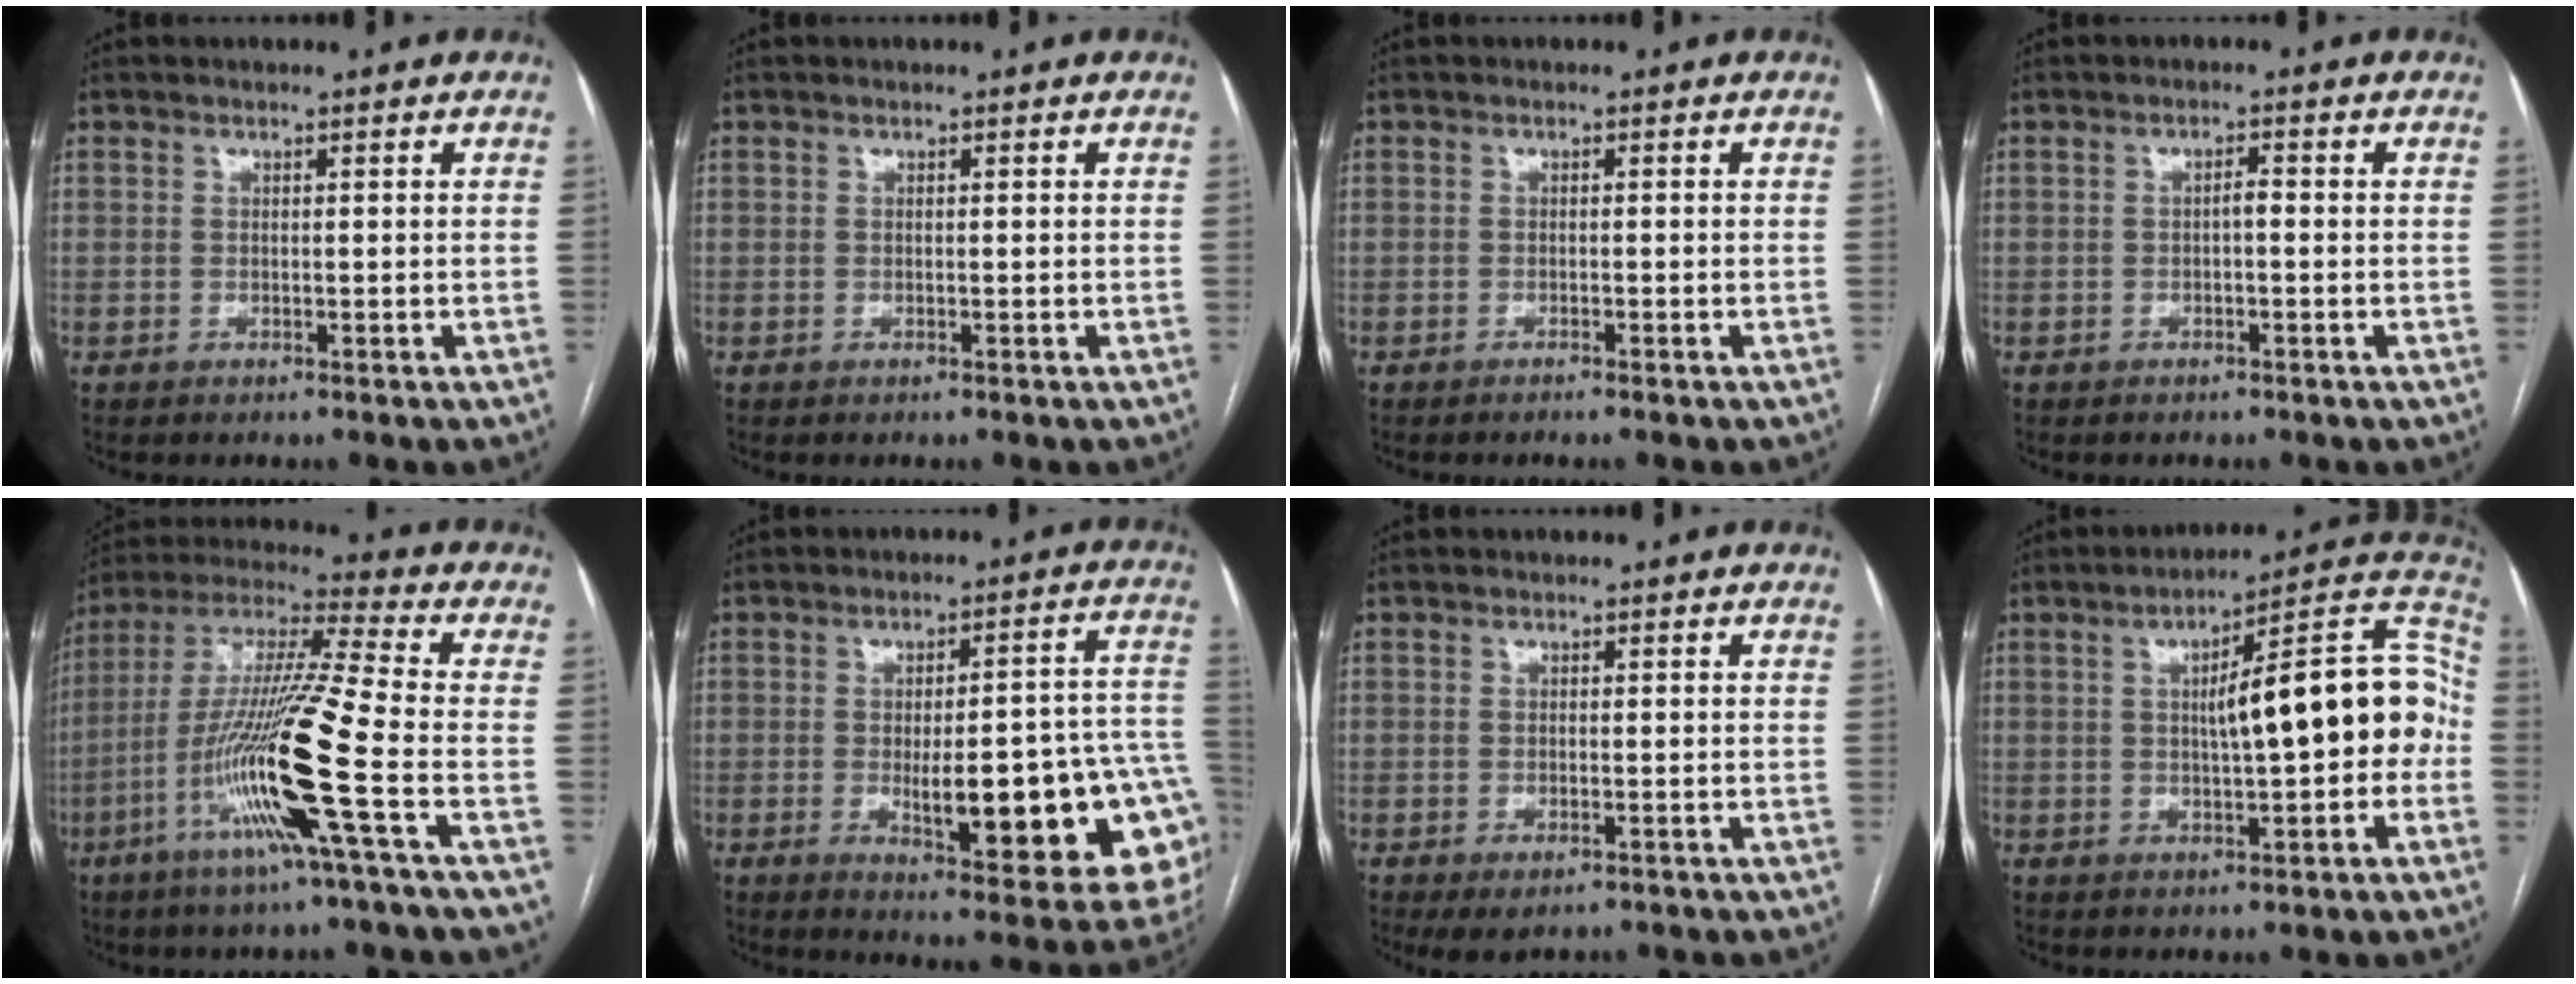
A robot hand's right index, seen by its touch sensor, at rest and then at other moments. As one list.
[{"total": 0.0}, {"total": 1.3, "force": [-1.1, -0.2, 0.7], "torque": [-0.011, 0.002, -0.014]}, {"total": 1.3, "force": [-0.3, 0.4, 1.2], "torque": [-0.017, 0.004, -0.005]}, {"total": 18.0, "force": [-6.2, -1.1, 16.9], "torque": [-0.338, -0.017, -0.127]}, {"total": 22.6, "force": [-4.9, 5.6, 21.3], "torque": [-0.180, 0.019, -0.042]}, {"total": 3.2, "force": [-1.9, 1.3, 2.2], "torque": [-0.037, -0.006, -0.021]}, {"total": 15.7, "force": [0.1, 3.5, 15.3], "torque": [-0.208, 0.049, 0.004]}]